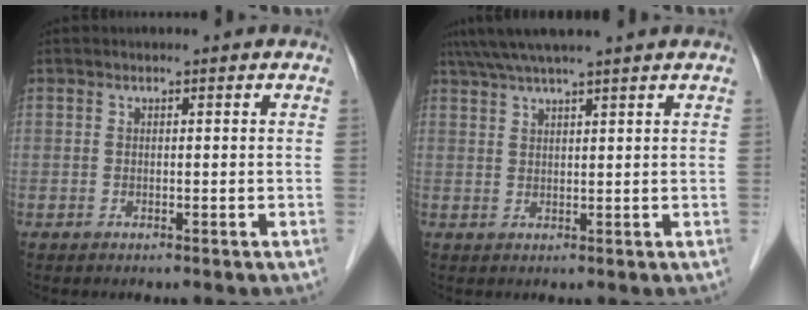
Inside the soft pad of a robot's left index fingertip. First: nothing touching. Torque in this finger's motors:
{"motor_torque": [0.53, -0.50, 0.25, 0.19]}